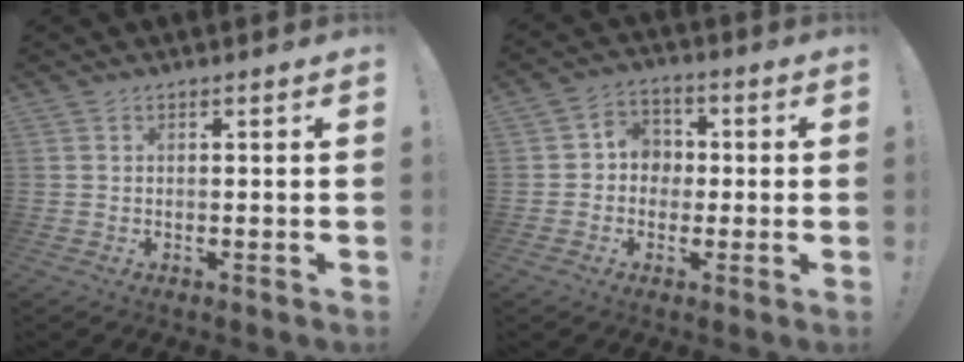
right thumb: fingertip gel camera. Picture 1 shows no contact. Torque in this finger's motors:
{"motor_torque": [0.17, 0.00, 0.13, 0.14, 0.00]}